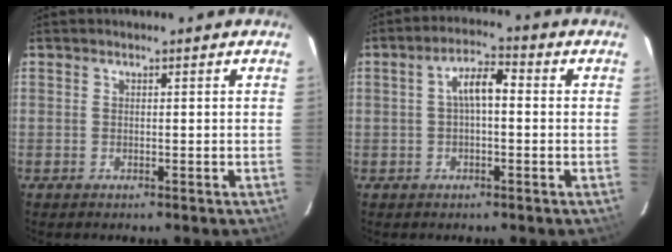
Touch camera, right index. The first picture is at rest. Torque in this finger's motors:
{"motor_torque": [0.37, -0.16, 0.30, 0.07]}